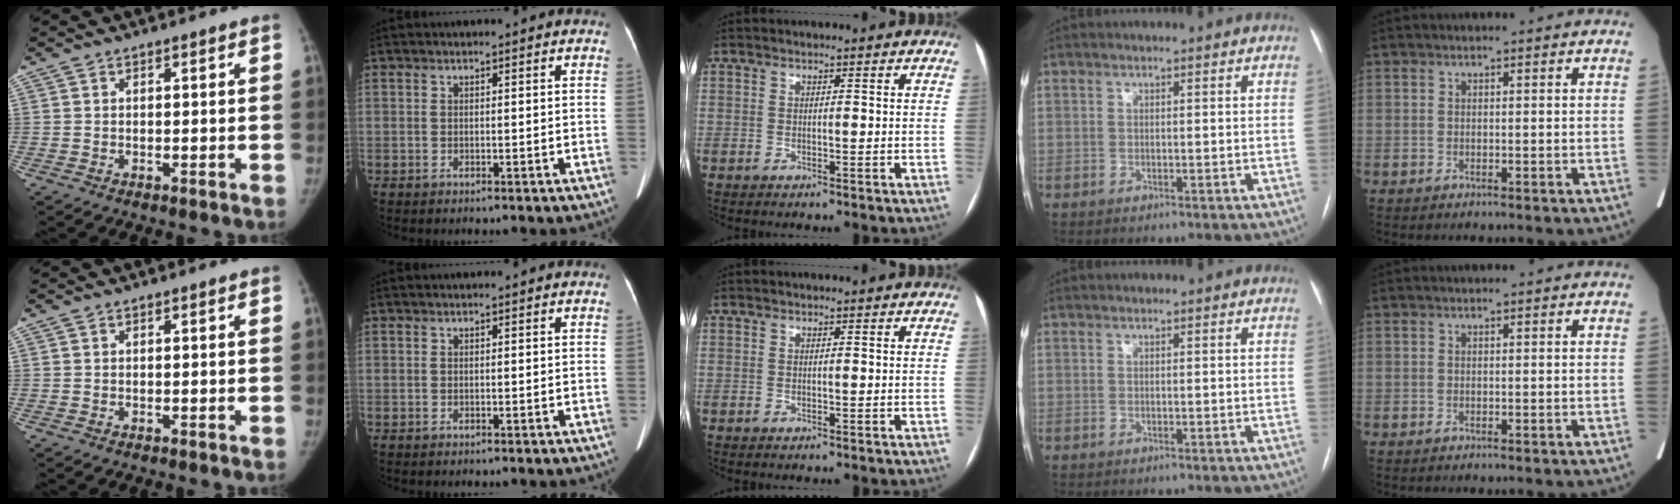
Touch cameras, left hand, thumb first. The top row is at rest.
{}